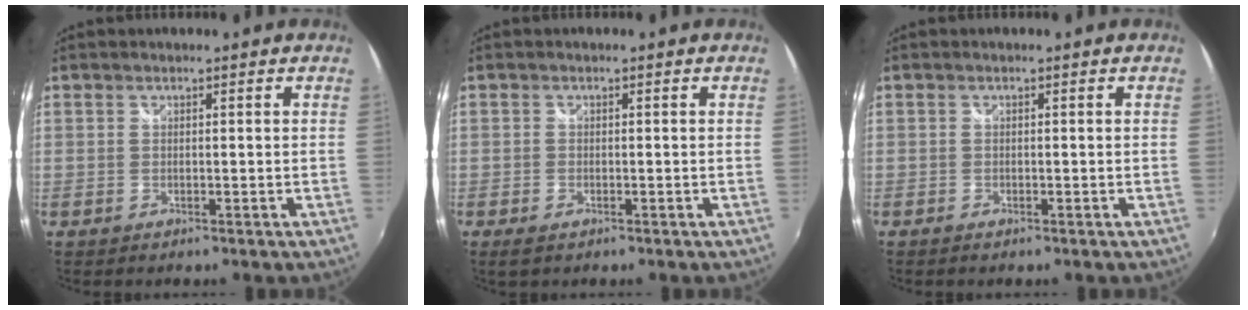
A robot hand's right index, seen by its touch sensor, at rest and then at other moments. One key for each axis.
{"total": 1.9, "fx": -1.2, "fy": 1.0, "fz": 1.2, "tx": -0.024, "ty": -0.004, "tz": -0.020}
{"total": 0.7, "fx": -0.6, "fy": 0.3, "fz": 0.3, "tx": -0.007, "ty": -0.004, "tz": -0.013}